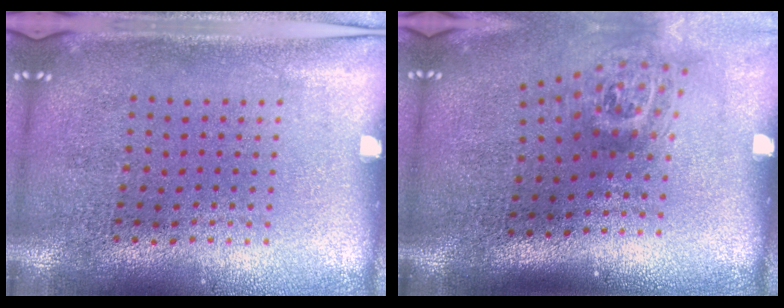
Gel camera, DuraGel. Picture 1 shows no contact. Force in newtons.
{"total": 1.8, "press": 1.2, "slide": 1.4}